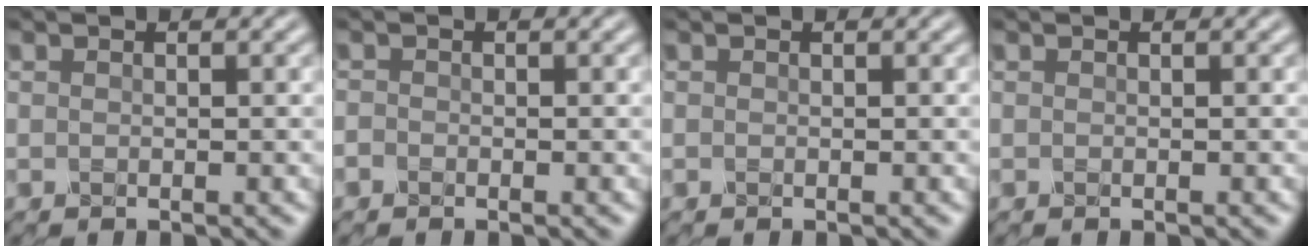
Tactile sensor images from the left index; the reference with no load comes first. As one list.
[{"total": 0.6, "force": [-0.4, 0.4, 0.1], "torque": [-0.001, -0.002, -0.009]}, {"total": 0.0}, {"total": 0.0}]